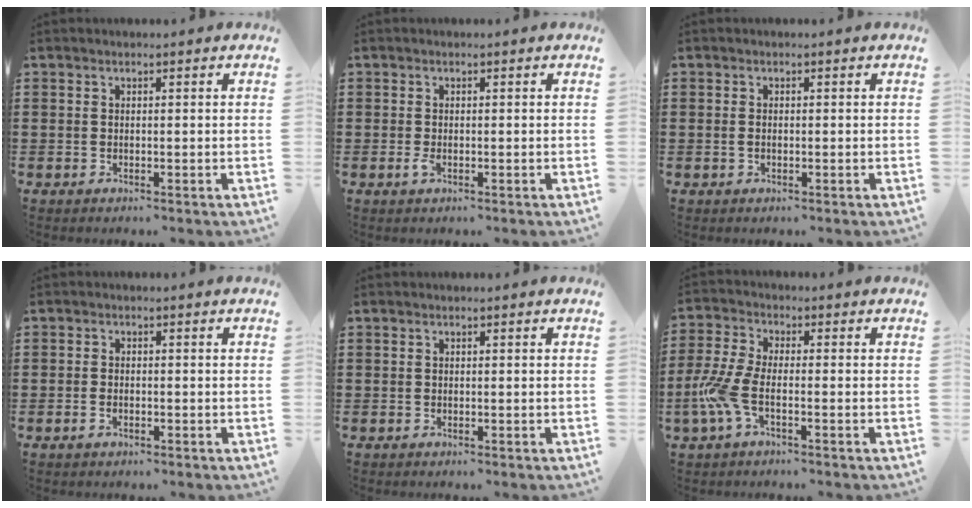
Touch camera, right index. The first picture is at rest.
{"total": 1.3, "force": [-0.4, 0.5, 1.1], "torque": [-0.037, -0.009, -0.012]}
{"total": 0.8, "force": [-0.1, 0.4, 0.7], "torque": [-0.016, 0.001, -0.003]}
{"total": 1.1, "force": [-0.5, 0.6, 0.8], "torque": [-0.016, 0.000, -0.009]}
{"total": 0.0}
{"total": 6.8, "force": [-2.5, 2.7, 5.8], "torque": [-0.147, -0.014, -0.050]}